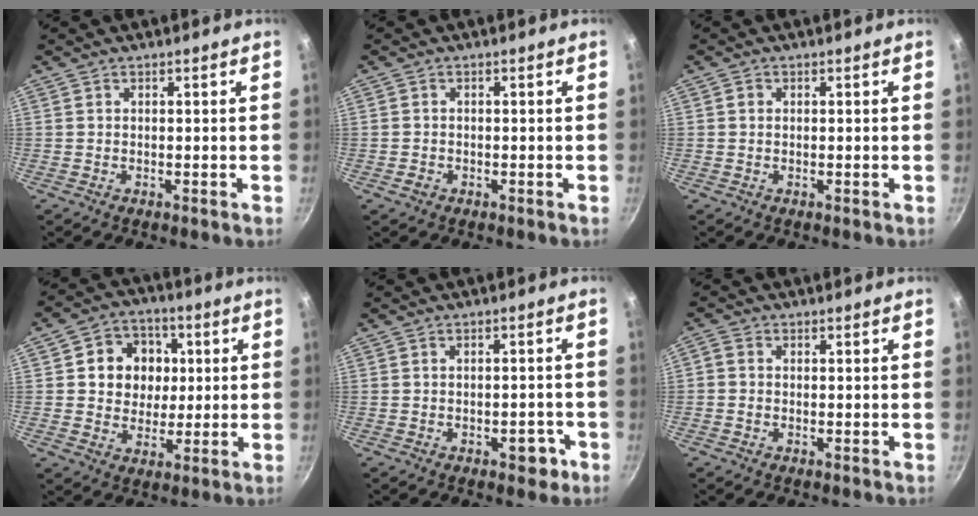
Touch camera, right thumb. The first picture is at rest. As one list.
[{"total": 1.5, "force": [-0.7, 1.2, 0.6], "torque": [-0.008, 0.004, -0.011]}, {"total": 1.0, "force": [0.2, 0.8, 0.4], "torque": [-0.007, 0.004, 0.002]}, {"total": 11.2, "force": [1.9, 9.8, 5.1], "torque": [-0.041, 0.003, 0.025]}, {"total": 3.7, "force": [-1.9, 2.1, 2.4], "torque": [-0.013, 0.017, -0.016]}, {"total": 1.7, "force": [-0.5, 1.4, 0.9], "torque": [-0.019, 0.006, -0.016]}]